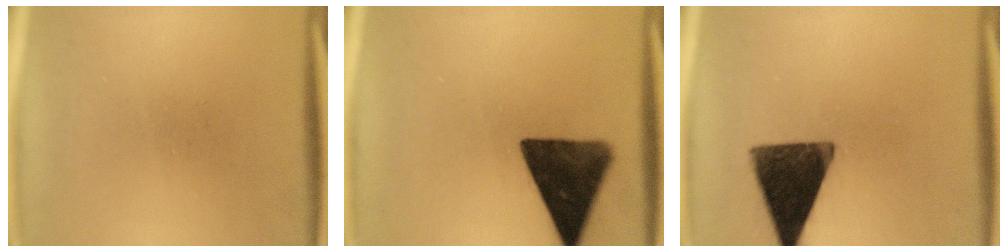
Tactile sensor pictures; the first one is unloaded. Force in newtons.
{"total": 13.7}
{"total": 14.1}